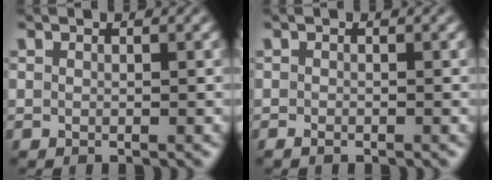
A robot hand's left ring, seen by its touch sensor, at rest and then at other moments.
{"total": 0.7, "force": [-0.6, 0.3, 0.3], "torque": [-0.006, -0.004, -0.011]}